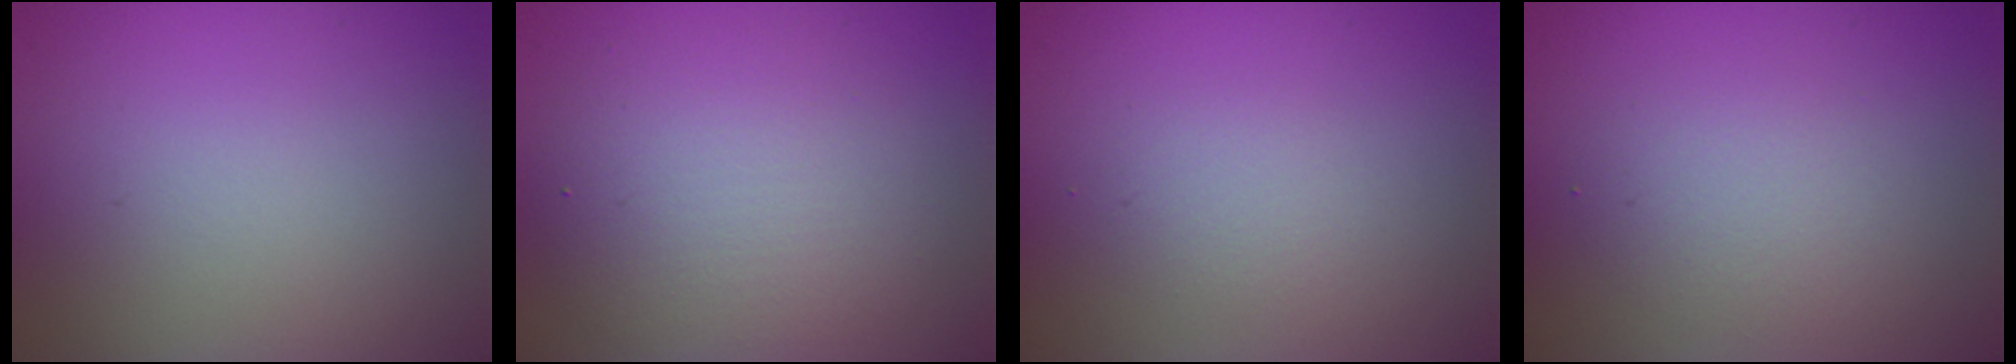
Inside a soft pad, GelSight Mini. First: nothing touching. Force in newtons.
{"total": 4.8, "press": 4.8, "slide": 0.1}
{"total": 1.2, "press": 1.2, "slide": 0.0}
{"total": 2.2, "press": 2.1, "slide": 0.2}